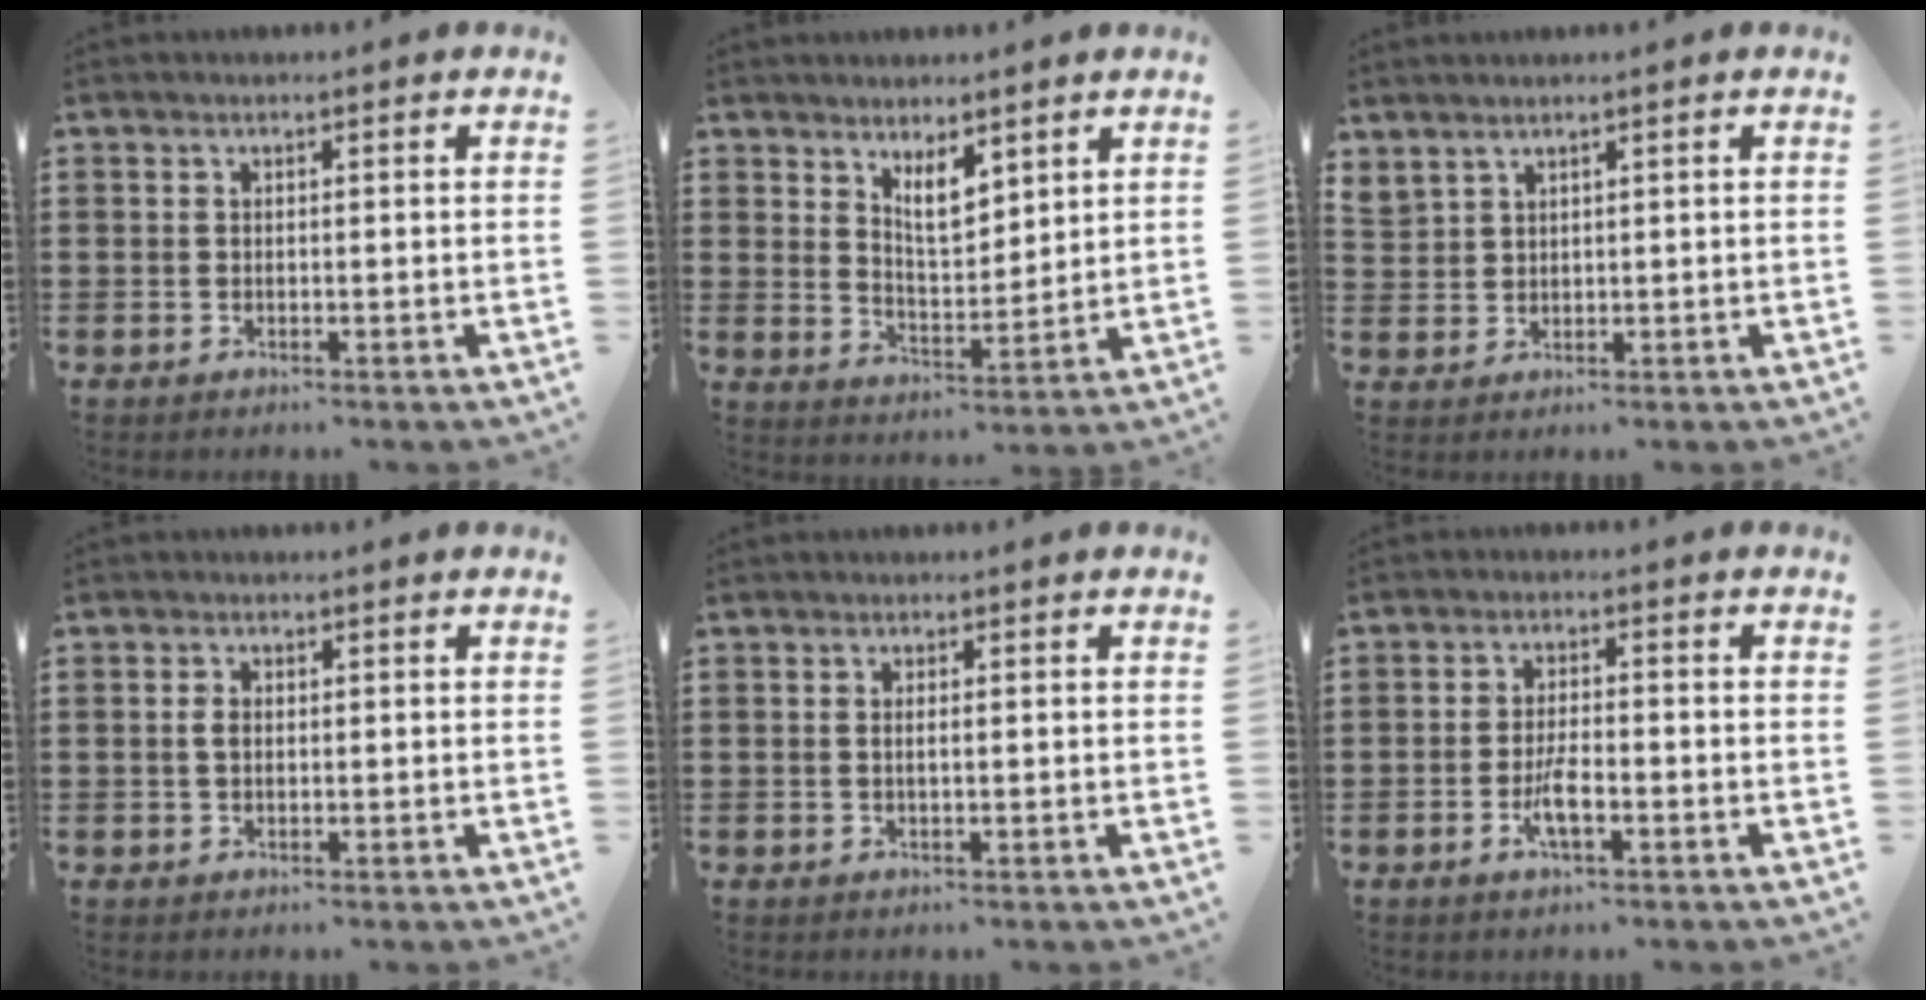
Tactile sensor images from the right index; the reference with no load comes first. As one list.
[{"total": 5.4, "force": [3.8, 2.1, 3.2], "torque": [-0.065, -0.005, 0.066]}, {"total": 1.9, "force": [1.8, 0.6, 0.0], "torque": [-0.005, 0.002, 0.037]}, {"total": 1.7, "force": [0.3, 1.0, 1.4], "torque": [-0.029, 0.008, 0.004]}, {"total": 1.0, "force": [0.0, 0.2, 0.9], "torque": [-0.019, 0.000, 0.000]}, {"total": 4.3, "force": [-1.9, 1.3, 3.6], "torque": [-0.081, -0.002, -0.039]}]